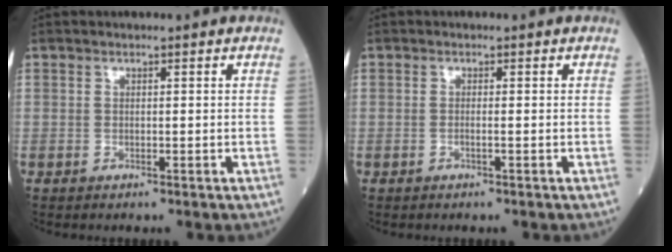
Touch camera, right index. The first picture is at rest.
{"total": 0.6, "force": [-0.2, -0.2, 0.5], "torque": [-0.012, 0.002, -0.003]}